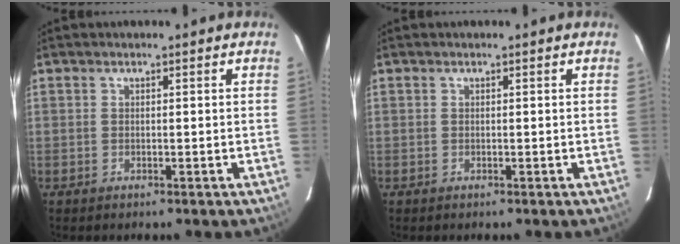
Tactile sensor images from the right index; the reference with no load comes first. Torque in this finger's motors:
{"motor_torque": [0.00, 0.00, 0.00, 0.00]}